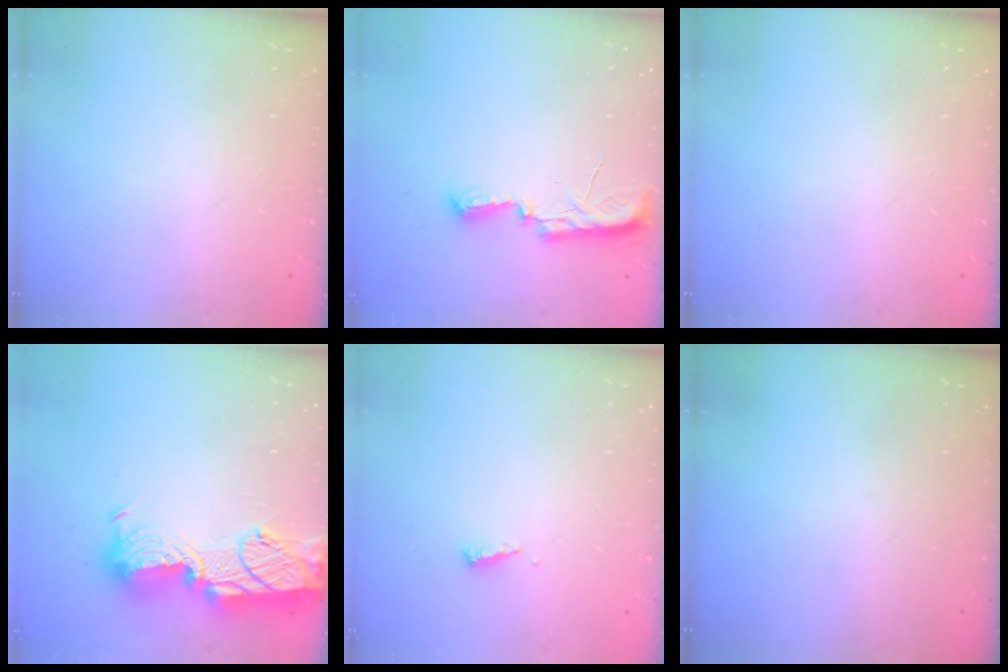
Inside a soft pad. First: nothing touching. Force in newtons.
{"total": 7.4, "press": 7.4, "slide": 0.7}
{"total": 0.0}
{"total": 19.3, "press": 19.2, "slide": 1.1}
{"total": 4.0, "press": 4.0, "slide": 0.4}
{"total": 0.0}